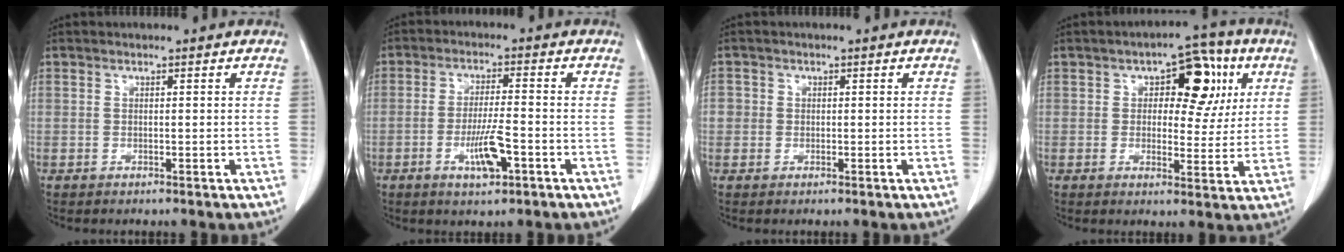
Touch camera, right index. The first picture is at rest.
{"total": 6.0, "force": [-2.4, 0.9, 5.4], "torque": [-0.099, -0.005, -0.040]}
{"total": 1.9, "force": [0.0, 1.9, 0.3], "torque": [0.007, 0.006, -0.001]}
{"total": 9.7, "force": [3.1, 5.0, 7.7], "torque": [-0.092, 0.026, 0.040]}